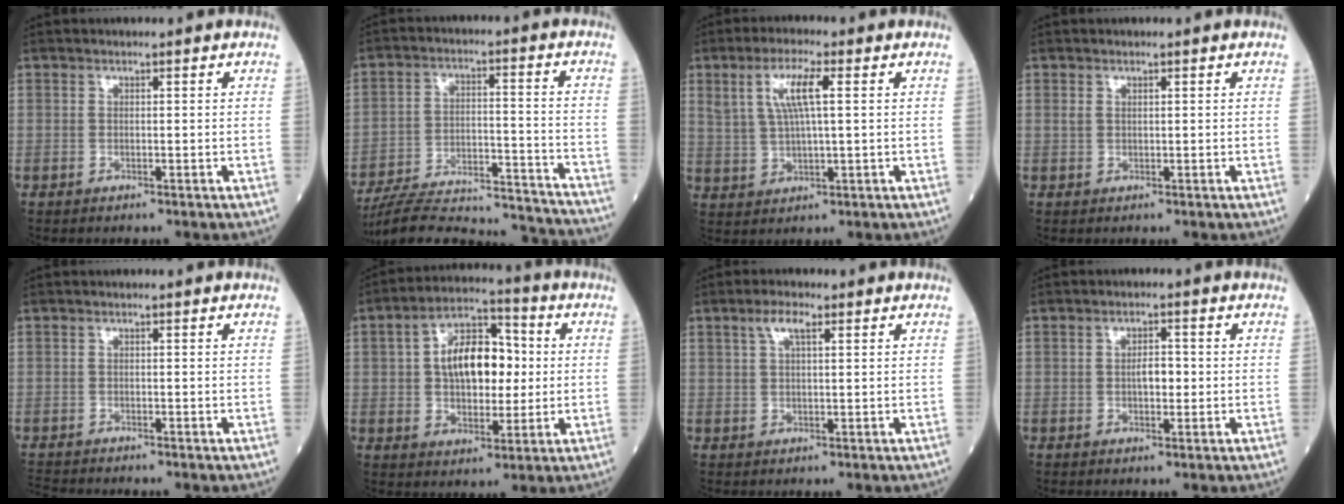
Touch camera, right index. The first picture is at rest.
{"total": 22.5, "force": [-21.5, 1.9, 6.3], "torque": [-0.094, 0.004, -0.306]}
{"total": 6.7, "force": [2.3, 1.0, 6.2], "torque": [-0.130, 0.011, 0.050]}
{"total": 0.7, "force": [0.4, 0.3, 0.5], "torque": [-0.015, 0.011, 0.011]}
{"total": 2.2, "force": [-2.1, -0.5, 0.1], "torque": [-0.006, -0.011, -0.038]}
{"total": 11.8, "force": [1.3, 6.2, 9.9], "torque": [-0.176, 0.026, 0.025]}
{"total": 3.1, "force": [1.7, 0.7, 2.6], "torque": [-0.056, 0.011, 0.034]}
{"total": 2.7, "force": [-0.1, 1.1, 2.5], "torque": [-0.042, 0.004, 0.001]}